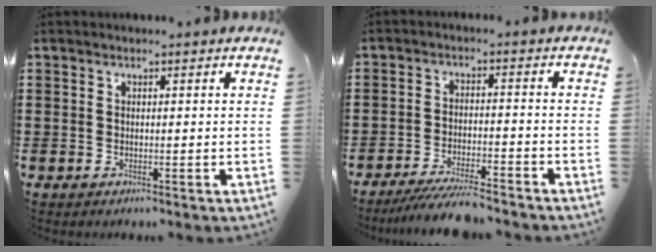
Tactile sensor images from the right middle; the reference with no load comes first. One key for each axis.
{"total": 5.7, "fx": -5.3, "fy": 0.5, "fz": 2.1, "tx": -0.037, "ty": -0.004, "tz": -0.102}